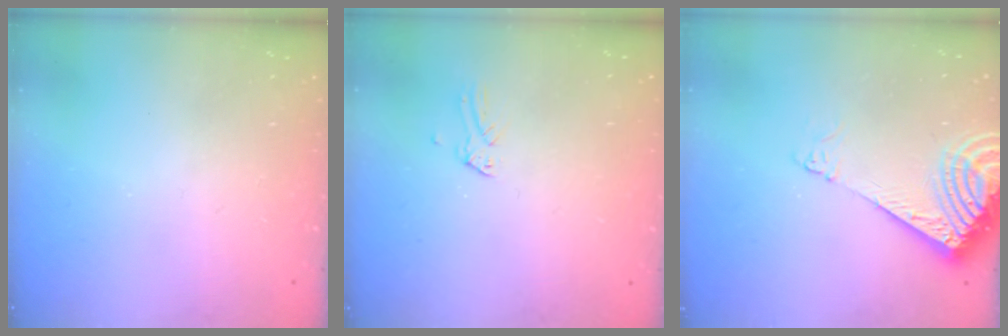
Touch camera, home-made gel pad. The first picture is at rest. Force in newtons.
{"total": 0.0}
{"total": 10.1, "press": 9.9, "slide": 1.6}